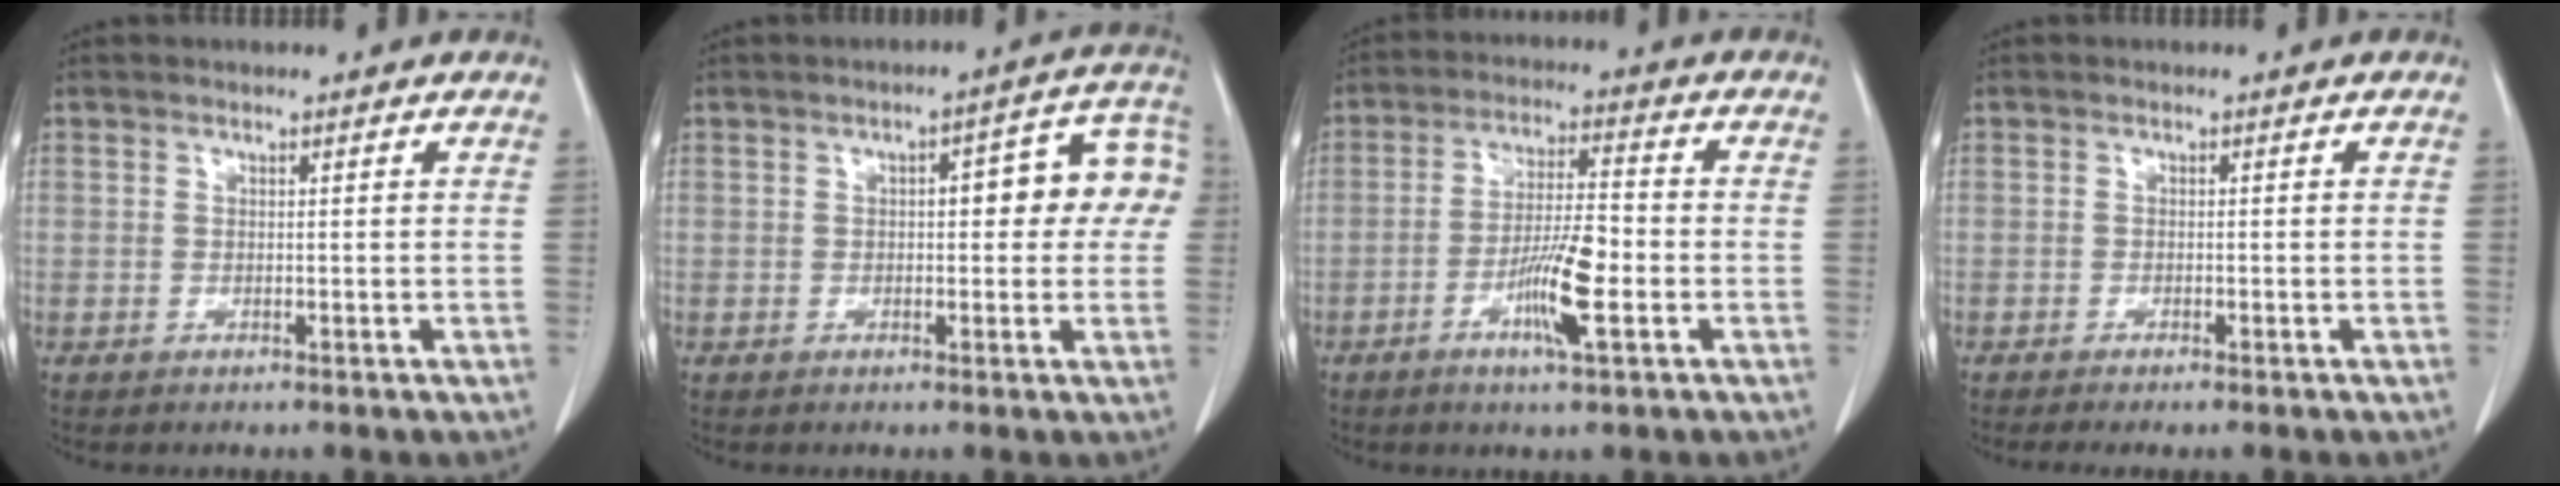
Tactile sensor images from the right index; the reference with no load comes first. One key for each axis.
{"total": 10.0, "fx": 1.4, "fy": 3.3, "fz": 9.4, "tx": -0.109, "ty": 0.040, "tz": 0.014}
{"total": 8.7, "fx": -3.0, "fy": 0.9, "fz": 8.1, "tx": -0.151, "ty": -0.004, "tz": -0.055}
{"total": 2.2, "fx": -1.8, "fy": -0.1, "fz": 1.3, "tx": -0.016, "ty": -0.004, "tz": -0.025}